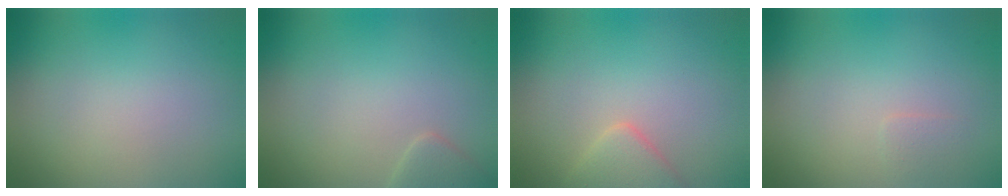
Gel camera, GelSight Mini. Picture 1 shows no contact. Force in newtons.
{"total": 1.5, "press": 1.5, "slide": 0.1}
{"total": 2.3, "press": 2.3, "slide": 0.2}
{"total": 0.7, "press": 0.7, "slide": 0.1}